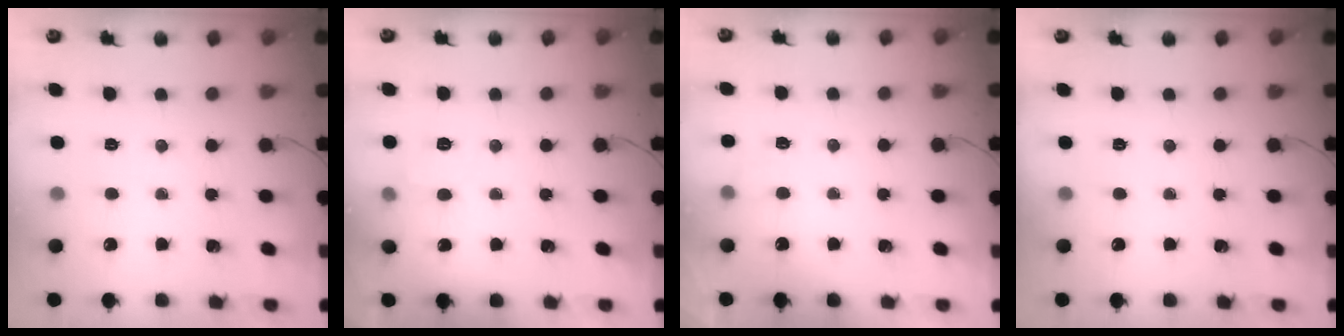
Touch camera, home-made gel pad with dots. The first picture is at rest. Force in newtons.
{"total": 4.3, "press": 3.9, "slide": 1.8}
{"total": 2.8, "press": 2.5, "slide": 1.4}
{"total": 0.0}